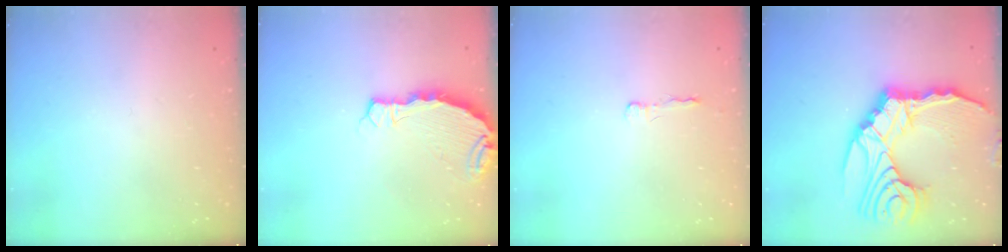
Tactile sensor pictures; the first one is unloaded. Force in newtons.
{"total": 5.6, "press": 5.6, "slide": 0.2}
{"total": 2.2, "press": 2.2, "slide": 0.4}
{"total": 24.6, "press": 24.4, "slide": 3.6}